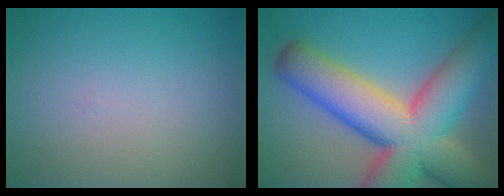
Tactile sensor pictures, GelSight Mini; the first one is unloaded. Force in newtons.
{"total": 15.7, "press": 15.7, "slide": 1.1}